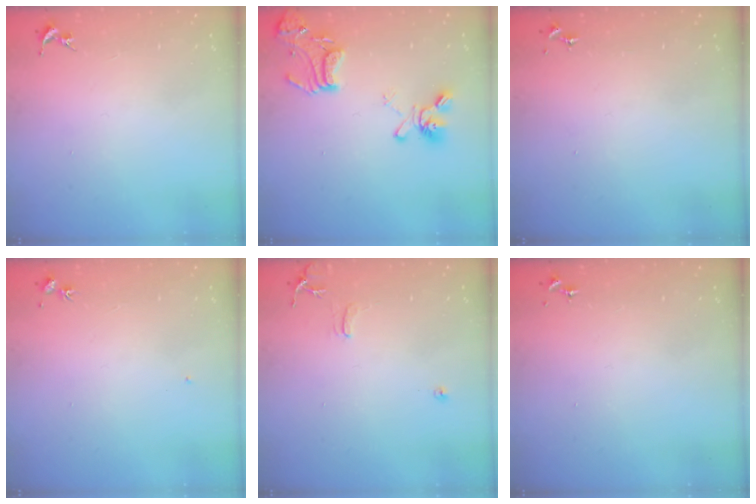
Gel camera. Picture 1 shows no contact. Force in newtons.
{"total": 15.8, "press": 15.7, "slide": 1.9}
{"total": 0.0}
{"total": 4.4, "press": 4.4, "slide": 0.5}
{"total": 7.2, "press": 7.2, "slide": 0.8}
{"total": 0.0}